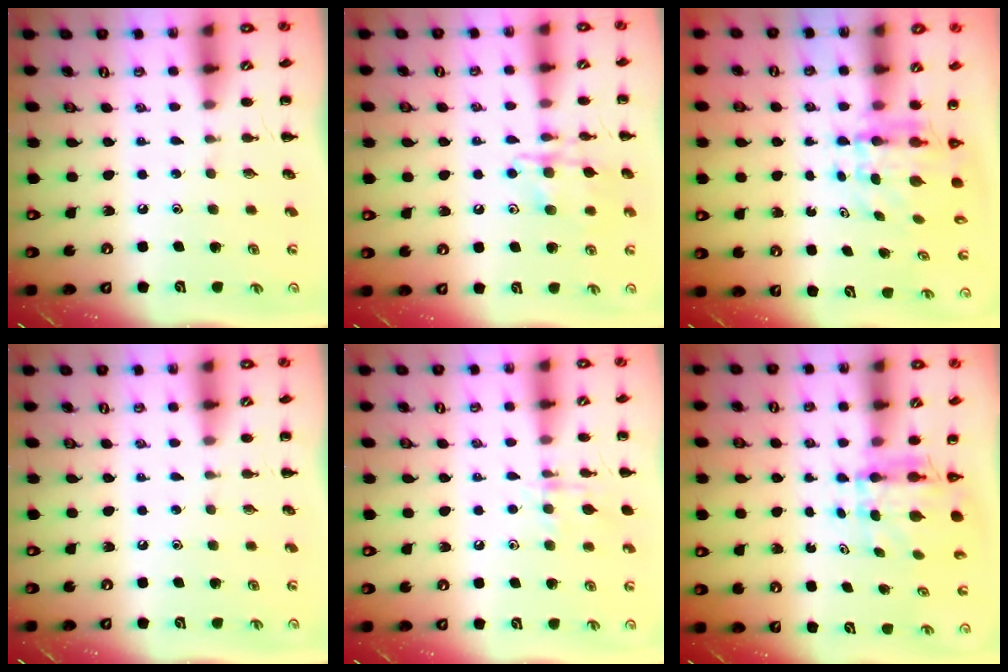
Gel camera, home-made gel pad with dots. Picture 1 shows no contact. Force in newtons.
{"total": 13.2, "press": 13.2, "slide": 0.8}
{"total": 5.5, "press": 5.4, "slide": 0.9}
{"total": 0.0}
{"total": 8.6, "press": 8.5, "slide": 1.3}
{"total": 4.9, "press": 4.8, "slide": 1.1}